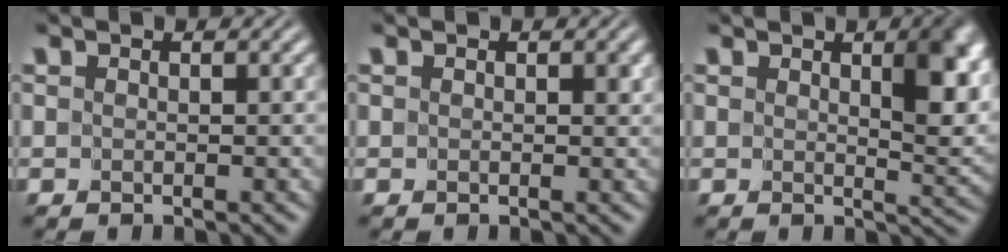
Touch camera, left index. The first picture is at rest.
{"total": 0.8, "force": [0.3, 0.5, 0.6], "torque": [-0.003, -0.001, 0.003]}
{"total": 4.6, "force": [1.7, 1.6, 4.0], "torque": [-0.049, -0.008, 0.031]}